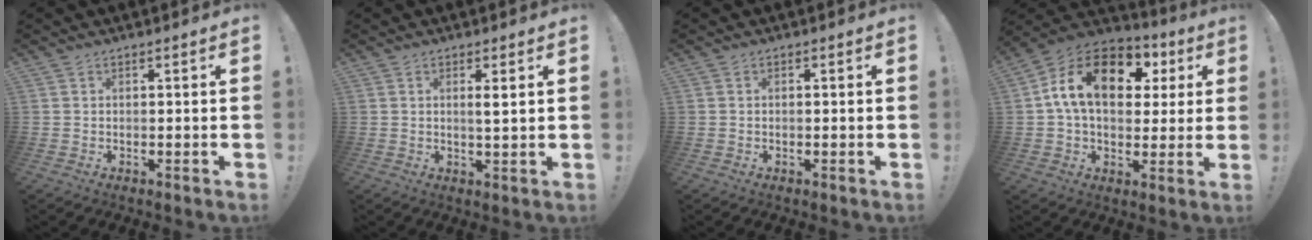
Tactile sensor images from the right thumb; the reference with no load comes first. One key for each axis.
{"total": 2.8, "fx": 1.2, "fy": 0.1, "fz": 2.5, "tx": -0.036, "ty": -0.009, "tz": 0.016}
{"total": 0.0}
{"total": 18.1, "fx": 5.2, "fy": 11.9, "fz": 12.6, "tx": -0.219, "ty": 0.003, "tz": 0.094}